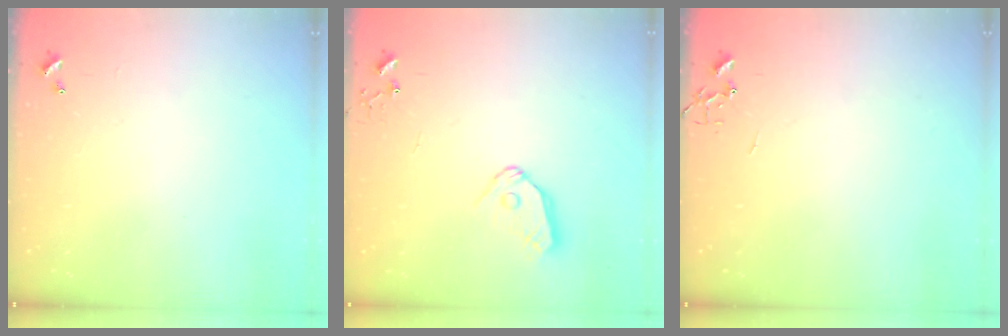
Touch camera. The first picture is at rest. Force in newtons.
{"total": 8.9, "press": 8.9, "slide": 1.0}
{"total": 0.0}